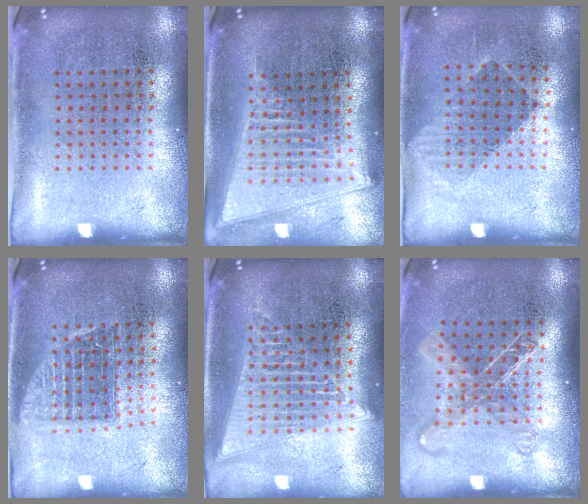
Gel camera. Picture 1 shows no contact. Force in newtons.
{"total": 2.1, "press": 1.7, "slide": 1.2}
{"total": 1.0, "press": 0.7, "slide": 0.6}
{"total": 1.4, "press": 1.1, "slide": 0.8}
{"total": 1.9, "press": 1.7, "slide": 1.0}
{"total": 1.7, "press": 1.3, "slide": 1.0}